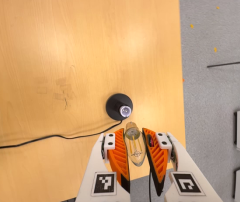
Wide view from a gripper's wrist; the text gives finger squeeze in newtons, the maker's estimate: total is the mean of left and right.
{"total": 20.1, "left": 22.0, "right": 18.2}